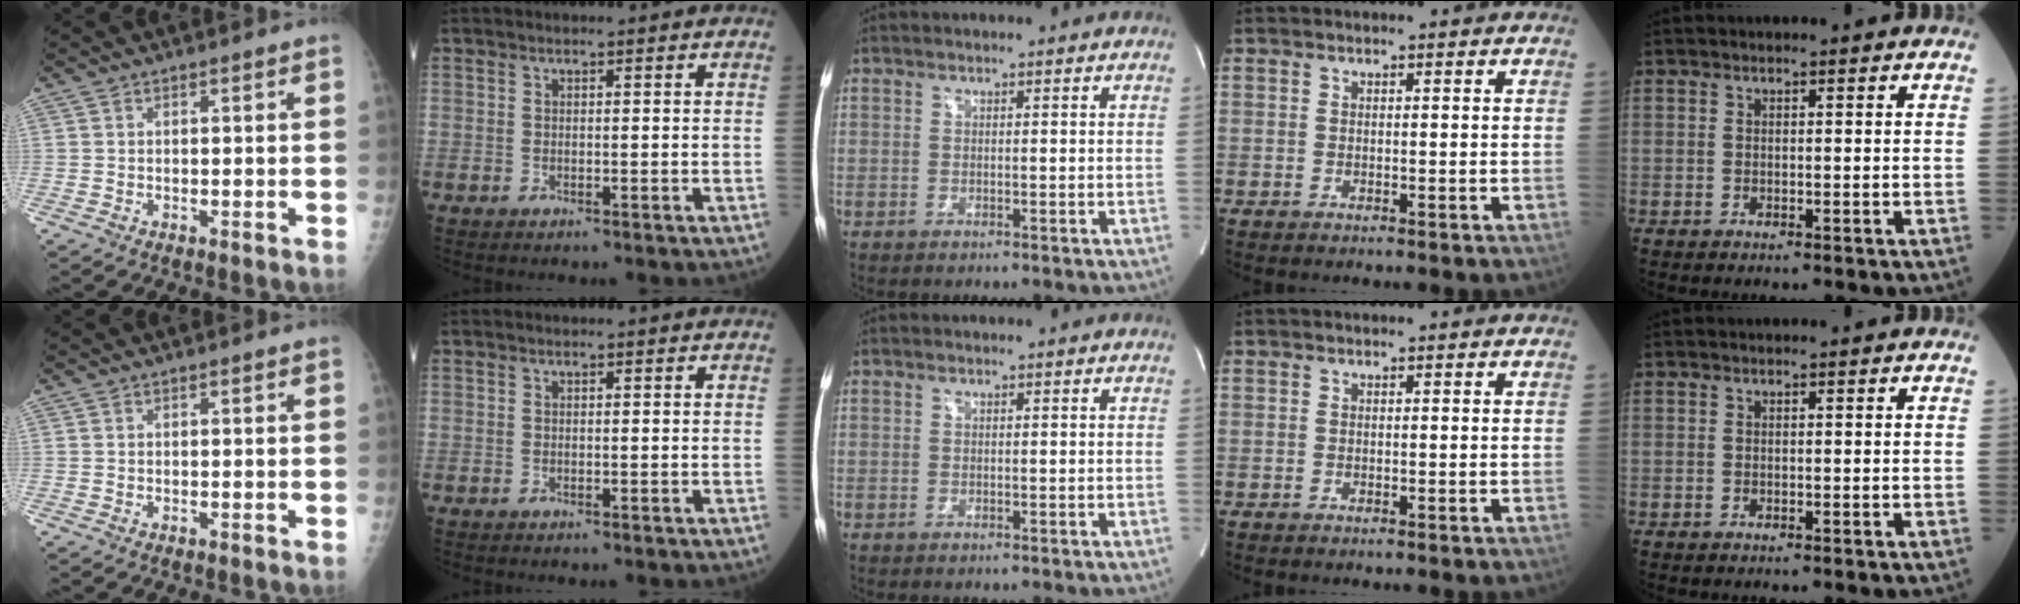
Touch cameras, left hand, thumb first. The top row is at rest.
{}